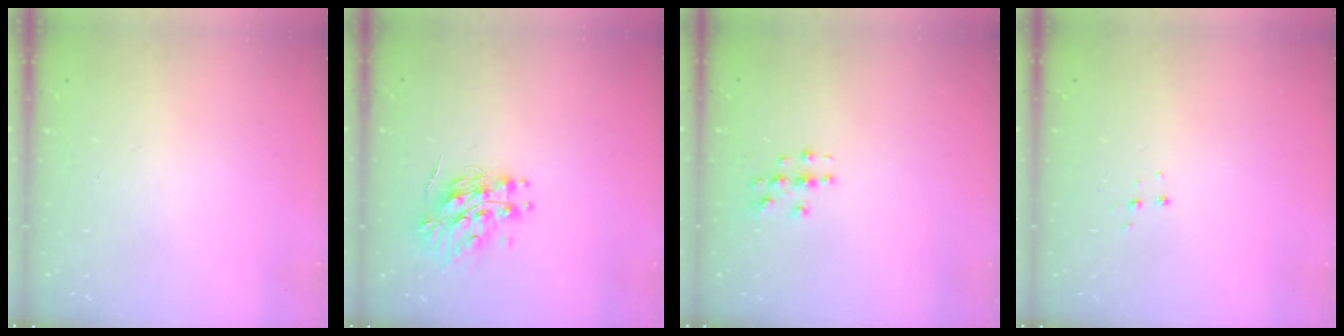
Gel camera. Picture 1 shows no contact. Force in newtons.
{"total": 12.2, "press": 12.1, "slide": 1.2}
{"total": 3.0, "press": 3.0, "slide": 0.1}
{"total": 5.2, "press": 5.2, "slide": 0.3}